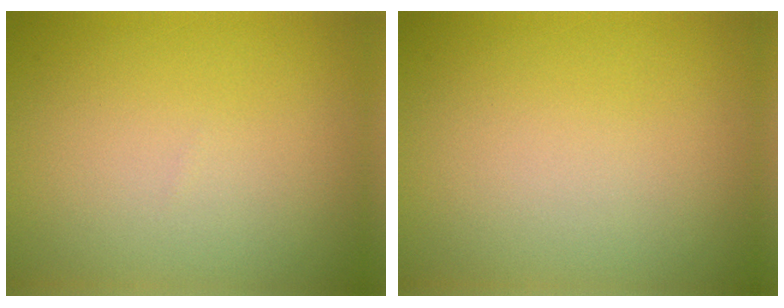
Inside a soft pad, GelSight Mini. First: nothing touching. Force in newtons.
{"total": 0.0}